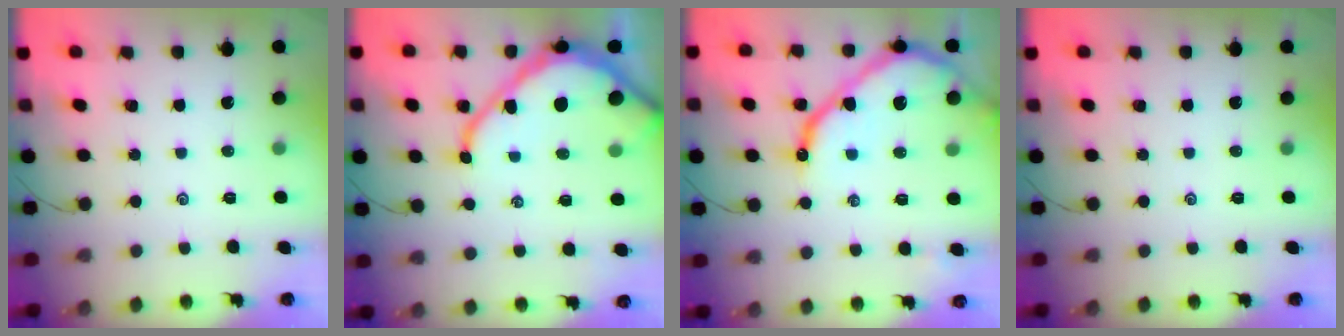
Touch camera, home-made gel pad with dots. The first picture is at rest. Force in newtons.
{"total": 14.6, "press": 14.5, "slide": 1.5}
{"total": 14.9, "press": 14.9, "slide": 1.5}
{"total": 0.0}